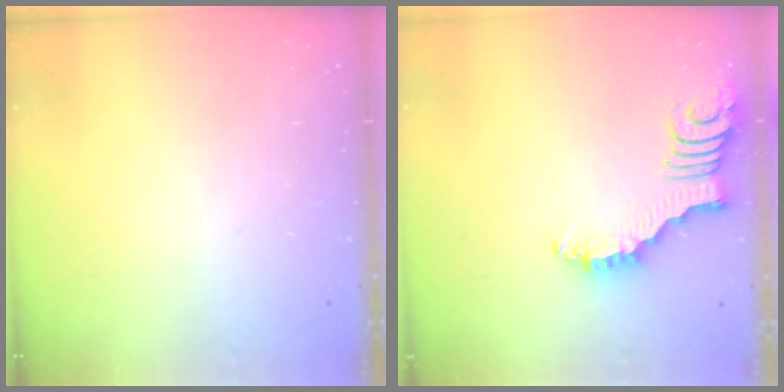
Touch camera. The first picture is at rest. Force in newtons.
{"total": 2.4, "press": 2.4, "slide": 0.3}